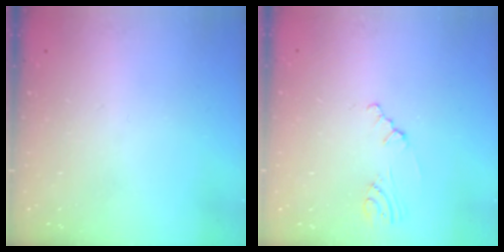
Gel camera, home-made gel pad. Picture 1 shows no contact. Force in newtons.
{"total": 1.1, "press": 1.1, "slide": 0.4}